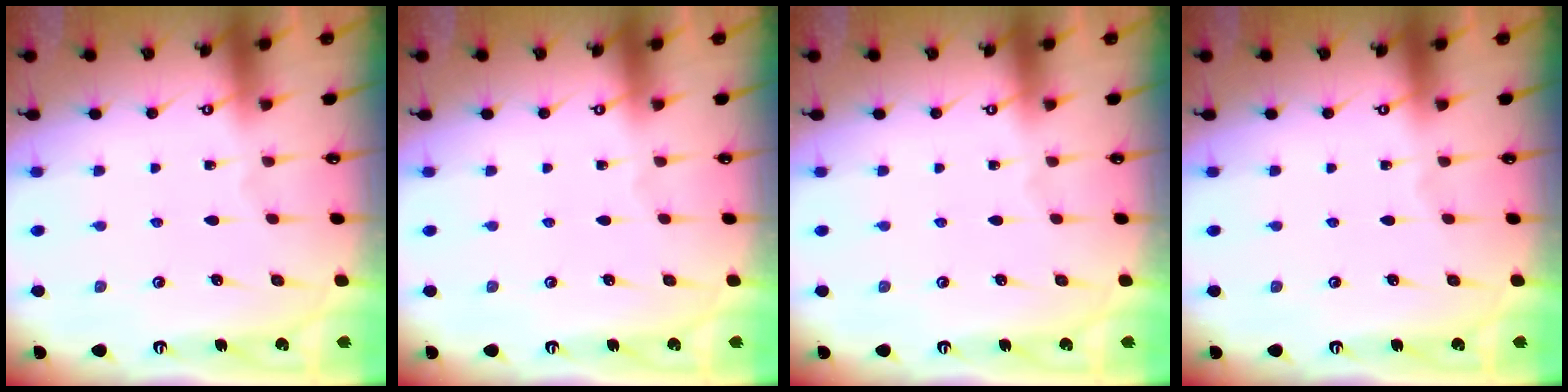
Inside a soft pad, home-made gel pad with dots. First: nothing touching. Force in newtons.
{"total": 0.0}
{"total": 0.0}
{"total": 0.0}